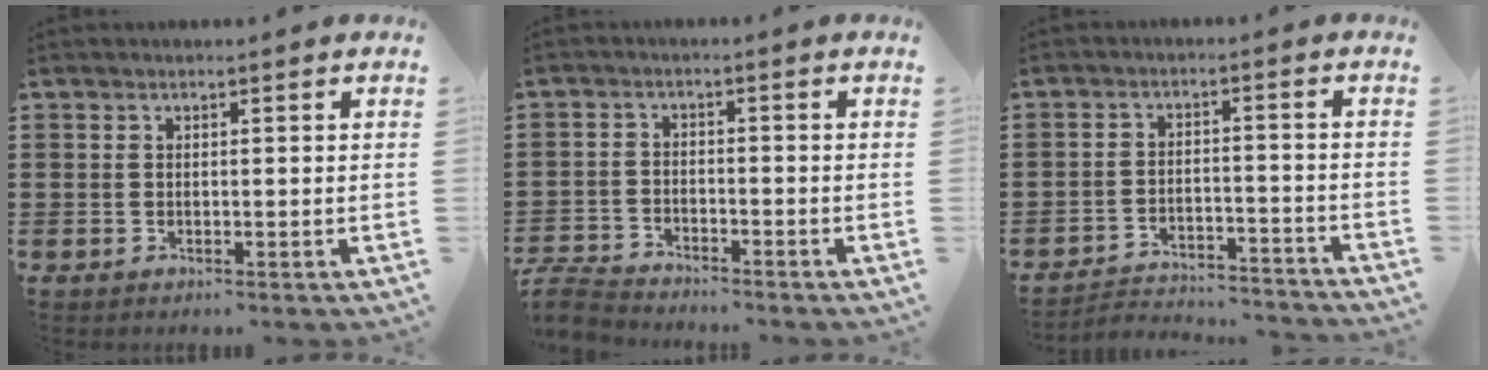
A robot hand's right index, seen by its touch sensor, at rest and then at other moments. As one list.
[{"total": 3.7, "force": [-3.6, 0.6, 0.5], "torque": [-0.026, -0.003, -0.080]}, {"total": 3.5, "force": [-3.5, 0.3, 0.6], "torque": [-0.017, 0.003, -0.074]}]